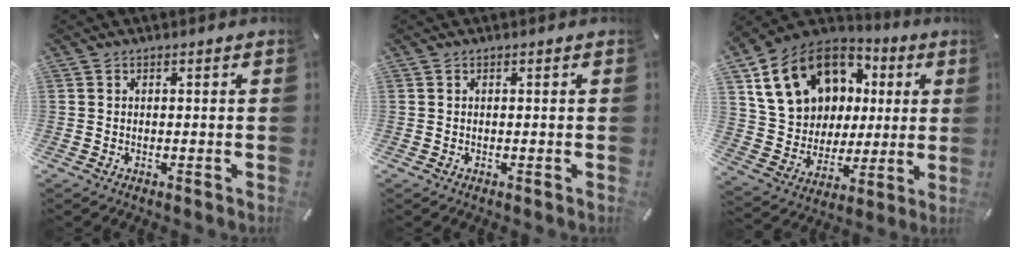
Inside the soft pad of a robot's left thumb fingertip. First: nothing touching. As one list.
[{"total": 0.0}, {"total": 18.8, "force": [7.1, 15.0, 8.9], "torque": [-0.173, -0.025, 0.148]}]